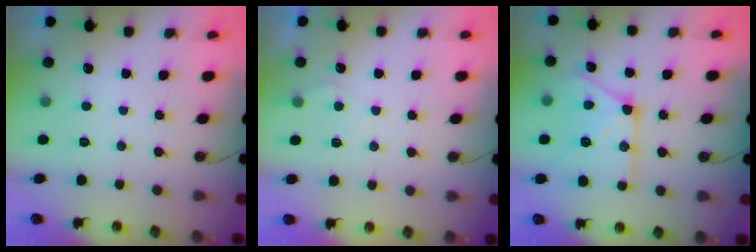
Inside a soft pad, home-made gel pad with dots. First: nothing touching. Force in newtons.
{"total": 3.4, "press": 3.4, "slide": 0.4}
{"total": 16.7, "press": 16.6, "slide": 1.4}